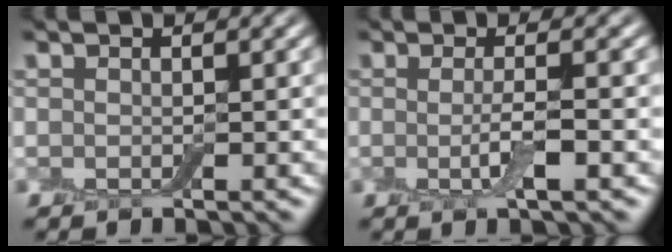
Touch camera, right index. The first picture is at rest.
{"total": 2.9, "force": [-0.2, 0.5, 2.8], "torque": [-0.055, -0.009, -0.007]}